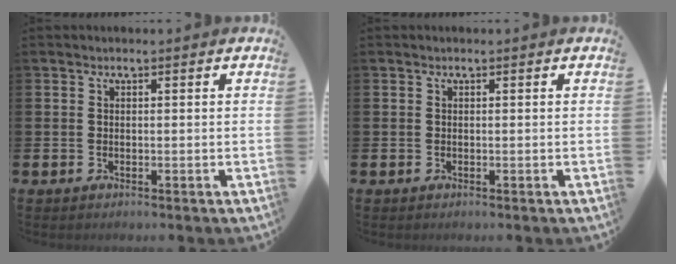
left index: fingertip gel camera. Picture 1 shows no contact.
{"total": 0.0}